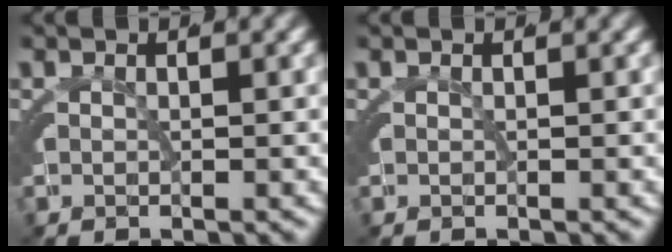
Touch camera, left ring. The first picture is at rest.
{"total": 0.0}